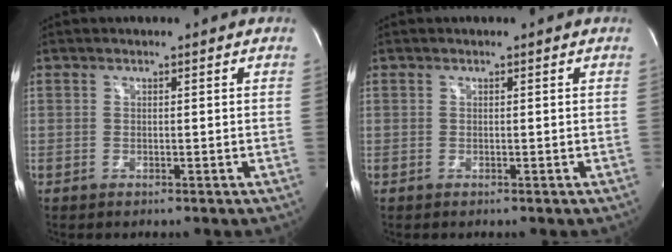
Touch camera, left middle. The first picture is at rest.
{"total": 0.0}